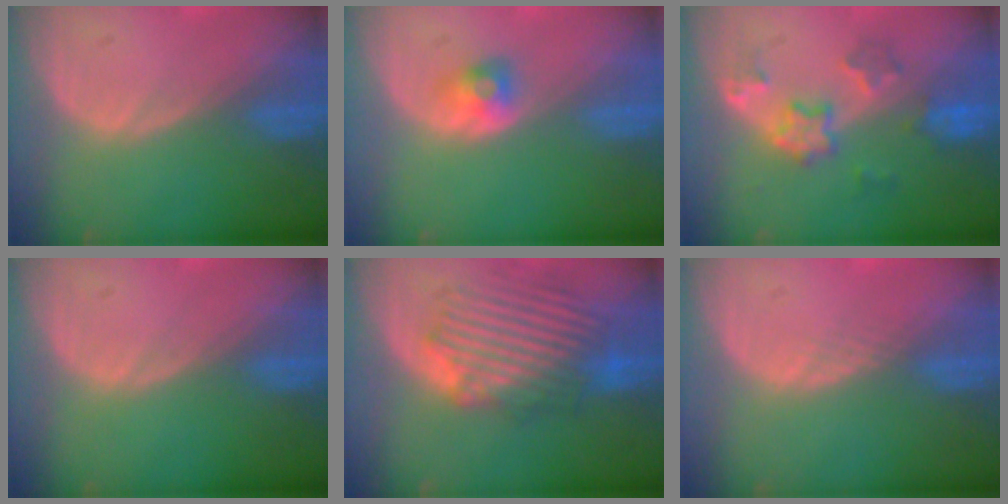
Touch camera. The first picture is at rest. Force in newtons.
{"total": 2.7, "press": 2.4, "slide": 1.1}
{"total": 5.7, "press": 5.6, "slide": 1.1}
{"total": 0.0}
{"total": 8.7, "press": 8.6, "slide": 1.3}
{"total": 1.0, "press": 0.8, "slide": 0.5}